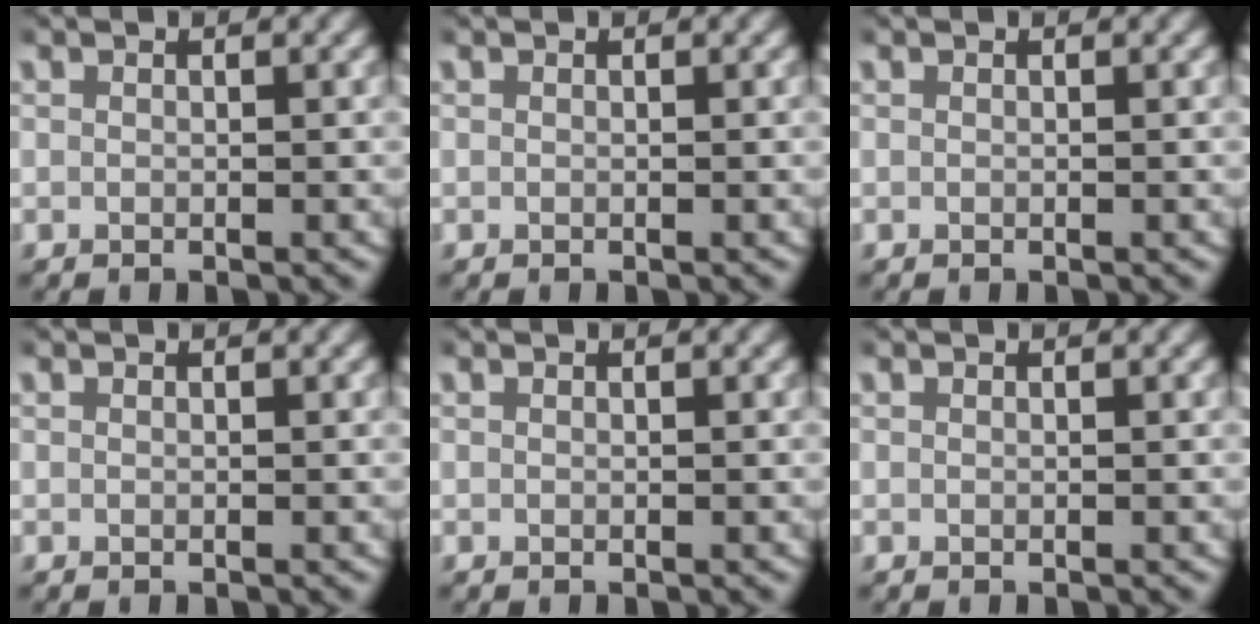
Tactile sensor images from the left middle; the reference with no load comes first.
{"total": 0.0}
{"total": 0.0}
{"total": 0.0}
{"total": 0.0}
{"total": 0.0}